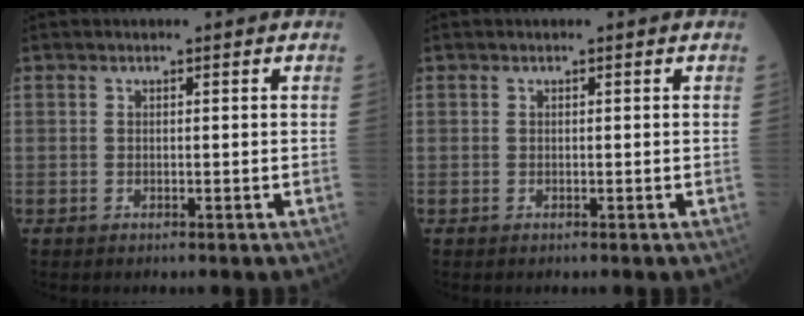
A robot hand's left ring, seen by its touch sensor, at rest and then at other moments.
{"total": 0.0}